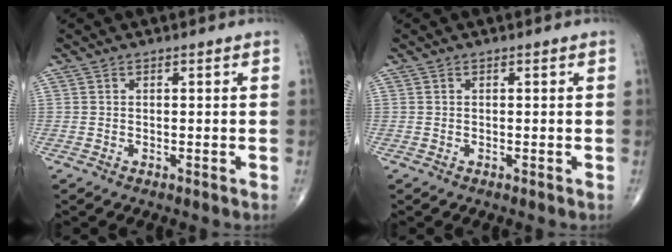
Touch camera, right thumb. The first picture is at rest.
{"total": 0.0}